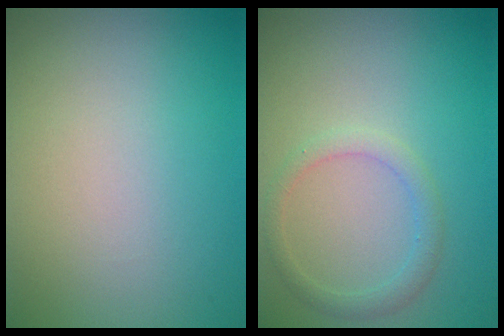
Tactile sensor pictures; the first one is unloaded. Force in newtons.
{"total": 1.8, "press": 1.8, "slide": 0.1}